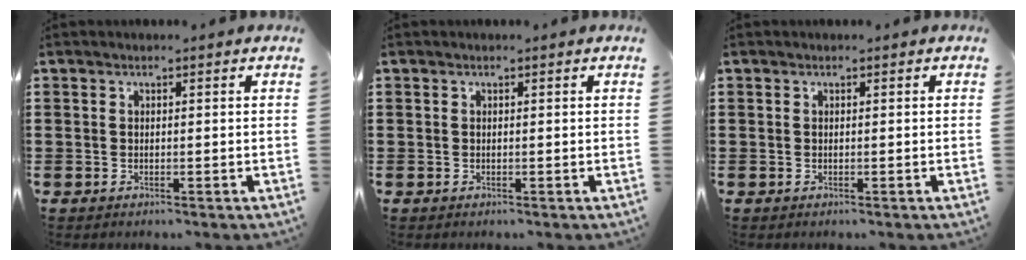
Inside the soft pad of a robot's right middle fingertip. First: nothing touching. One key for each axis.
{"total": 0.0}
{"total": 0.0}